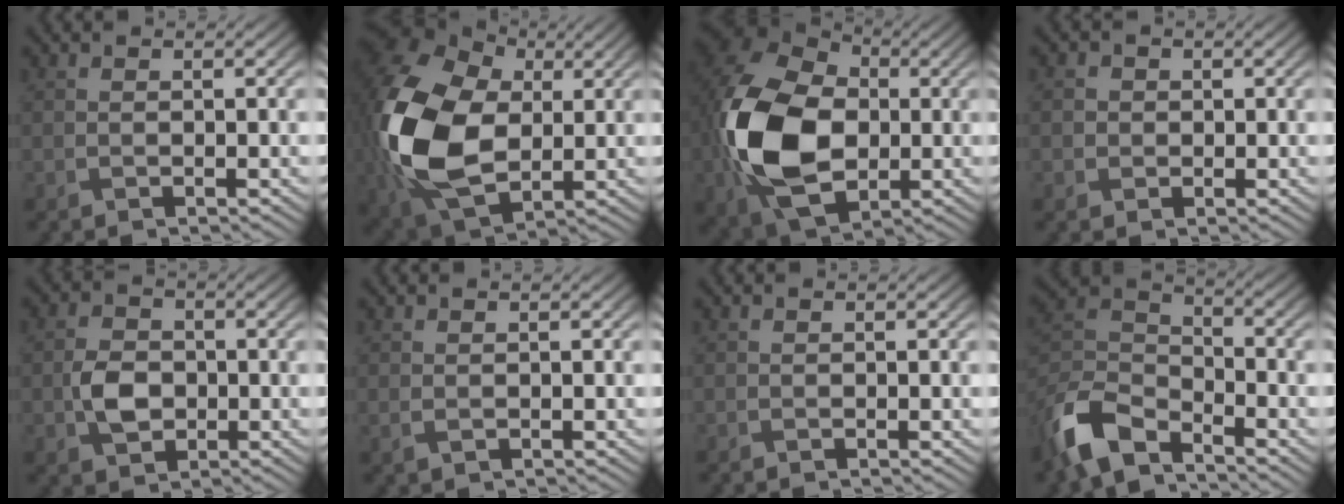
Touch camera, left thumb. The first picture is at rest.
{"total": 18.5, "force": [0.4, 13.0, 13.1], "torque": [-0.358, -0.044, 0.031]}
{"total": 17.5, "force": [-1.8, 12.1, 12.6], "torque": [-0.320, -0.028, -0.033]}
{"total": 1.6, "force": [0.0, 1.6, 0.3], "torque": [-0.004, -0.001, -0.002]}
{"total": 4.3, "force": [-0.8, 3.2, 2.8], "torque": [-0.062, -0.001, -0.019]}
{"total": 0.7, "force": [0.2, 0.5, 0.5], "torque": [-0.014, -0.002, 0.008]}
{"total": 0.0}
{"total": 10.2, "force": [-7.7, 4.1, 5.3], "torque": [-0.127, -0.010, -0.170]}